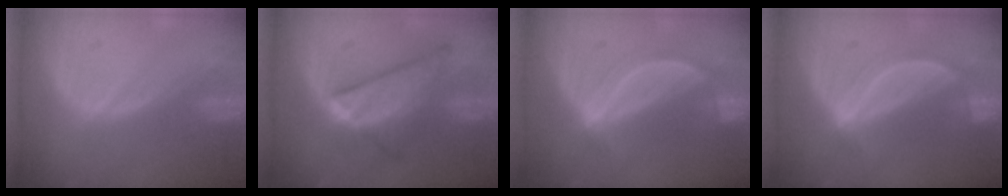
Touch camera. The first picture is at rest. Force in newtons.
{"total": 8.2, "press": 8.1, "slide": 0.5}
{"total": 5.1, "press": 4.7, "slide": 2.0}
{"total": 5.1, "press": 4.7, "slide": 2.0}